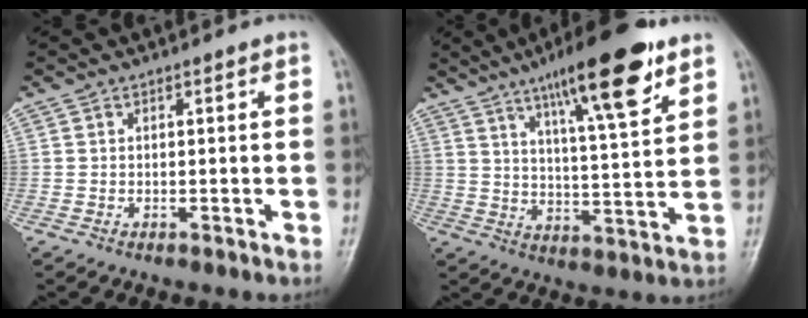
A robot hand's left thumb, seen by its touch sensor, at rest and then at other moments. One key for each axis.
{"total": 17.4, "fx": 10.3, "fy": 3.9, "fz": 13.4, "tx": -0.188, "ty": -0.043, "tz": 0.163}